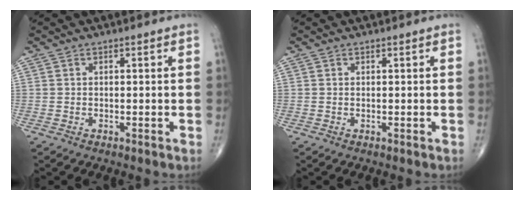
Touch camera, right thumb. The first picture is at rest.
{"total": 0.0}